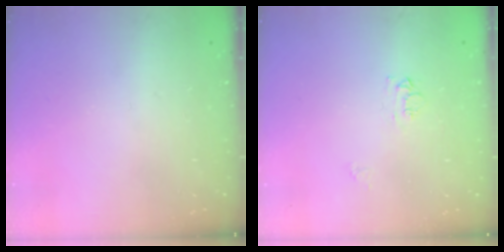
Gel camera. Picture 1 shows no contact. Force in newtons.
{"total": 5.5, "press": 5.5, "slide": 0.7}